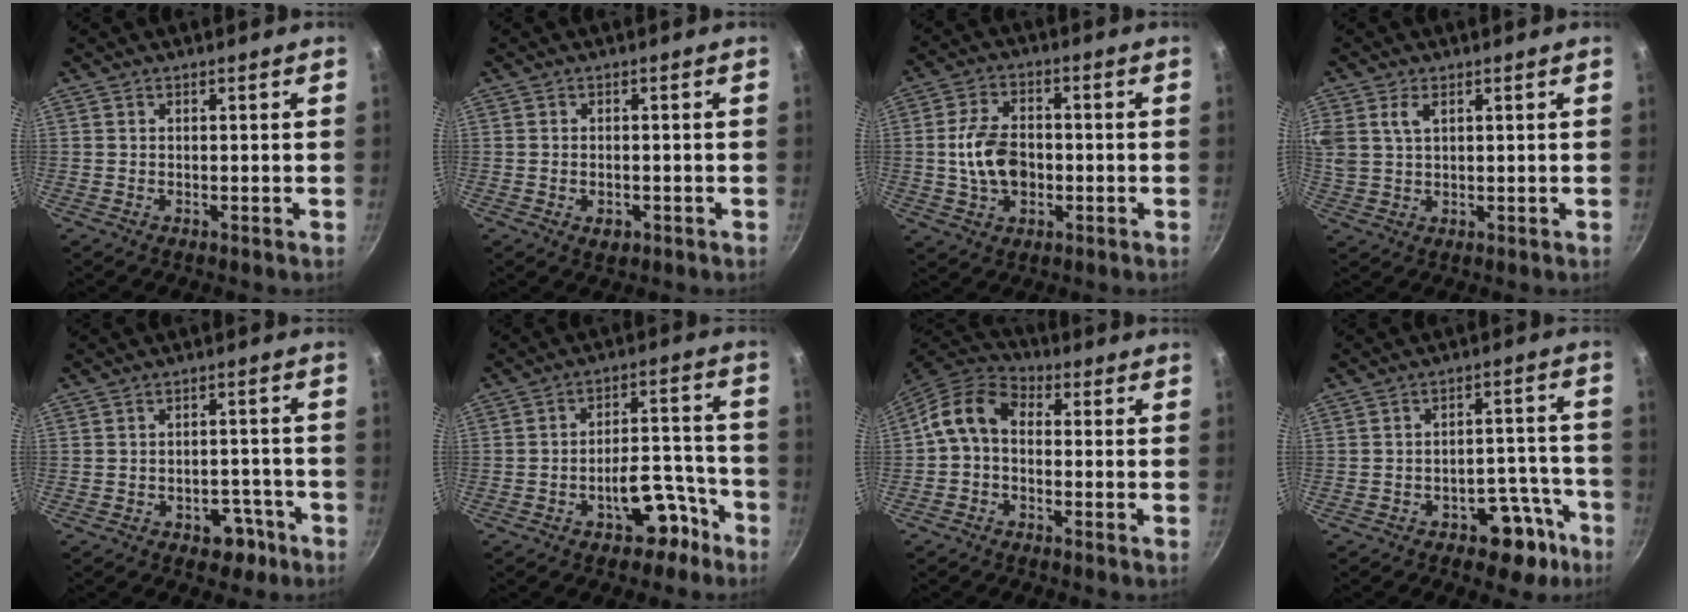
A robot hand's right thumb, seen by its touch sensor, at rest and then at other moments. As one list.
[{"total": 2.4, "force": [-0.9, 1.6, 1.6], "torque": [-0.019, 0.004, -0.007]}, {"total": 9.9, "force": [-0.8, 6.6, 7.4], "torque": [-0.122, 0.012, -0.016]}, {"total": 6.5, "force": [2.5, 3.9, 4.5], "torque": [-0.109, 0.003, 0.056]}, {"total": 5.5, "force": [-3.2, 3.6, 2.6], "torque": [-0.013, 0.032, -0.042]}, {"total": 9.7, "force": [-5.6, 5.1, 6.1], "torque": [-0.068, 0.064, -0.078]}, {"total": 9.5, "force": [-0.2, 6.6, 6.7], "torque": [-0.116, 0.029, -0.022]}, {"total": 9.7, "force": [-5.9, 5.2, 5.7], "torque": [-0.041, 0.057, -0.078]}]